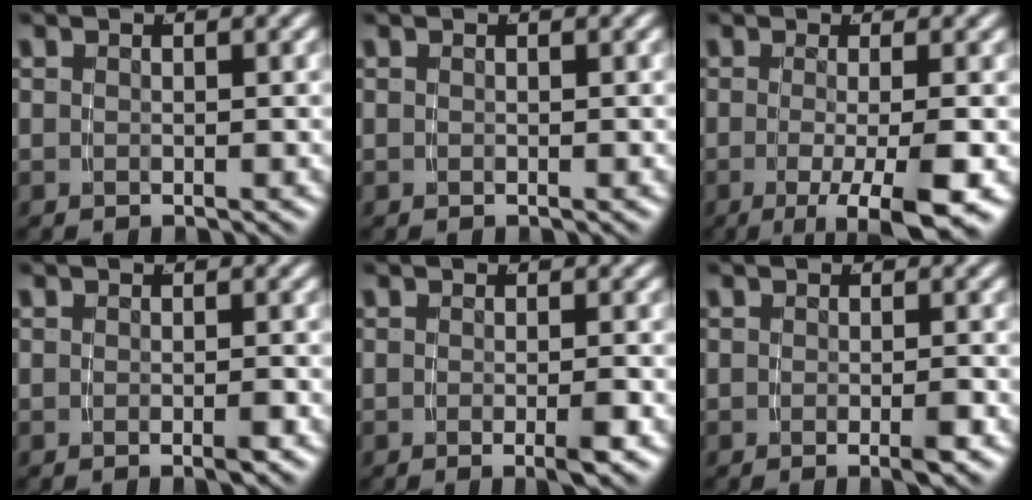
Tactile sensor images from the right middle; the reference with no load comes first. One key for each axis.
{"total": 0.0}
{"total": 7.1, "fx": -4.7, "fy": 1.1, "fz": 5.2, "tx": -0.082, "ty": -0.032, "tz": -0.058}
{"total": 0.9, "fx": -0.6, "fy": -0.1, "fz": 0.8, "tx": -0.011, "ty": 0.002, "tz": -0.011}
{"total": 1.9, "fx": -1.0, "fy": -0.3, "fz": 1.6, "tx": -0.018, "ty": 0.002, "tz": -0.018}
{"total": 1.5, "fx": -0.8, "fy": -0.2, "fz": 1.2, "tx": -0.016, "ty": 0.003, "tz": -0.016}